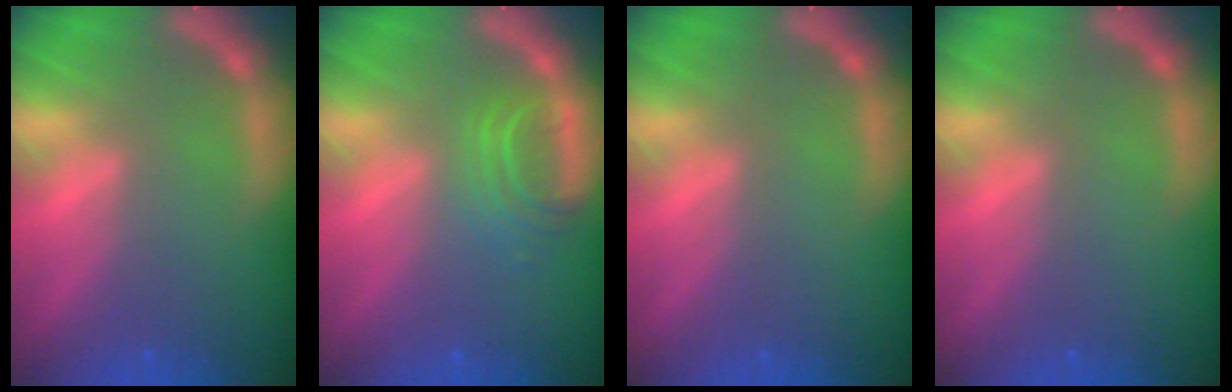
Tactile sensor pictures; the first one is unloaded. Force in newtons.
{"total": 3.5}
{"total": 0.0}
{"total": 0.0}